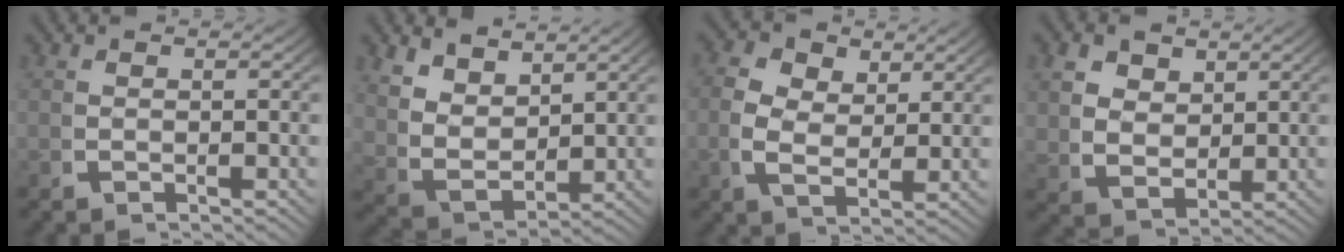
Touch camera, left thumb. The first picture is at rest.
{"total": 5.5, "force": [1.9, 3.7, 3.7], "torque": [-0.096, -0.020, 0.047]}
{"total": 4.7, "force": [1.4, 3.3, 3.0], "torque": [-0.070, -0.022, 0.033]}
{"total": 5.0, "force": [1.8, 3.7, 2.7], "torque": [-0.061, -0.024, 0.046]}